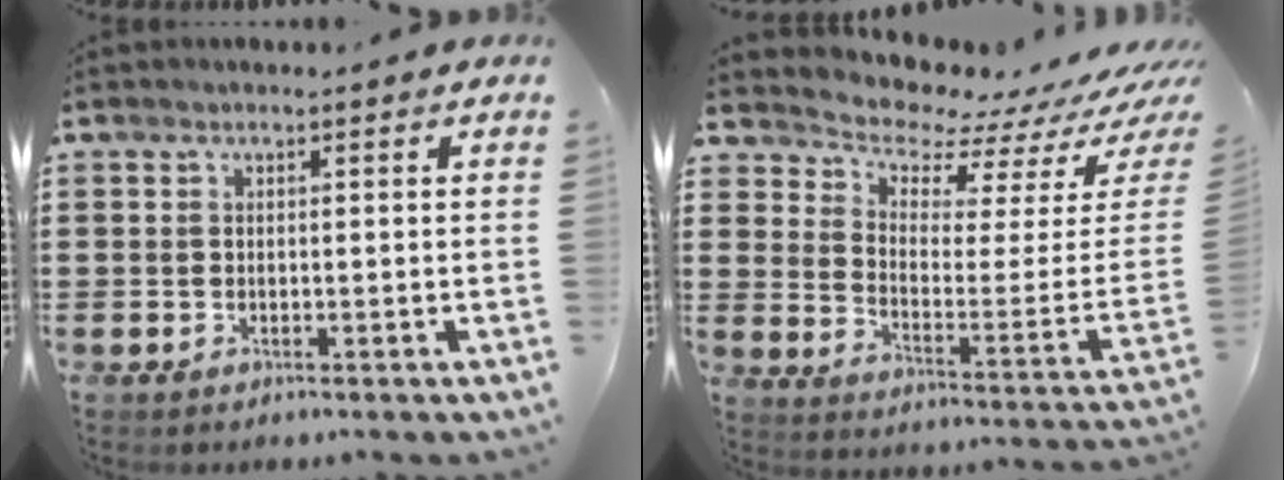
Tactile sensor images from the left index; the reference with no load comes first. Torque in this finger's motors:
{"motor_torque": [2.14, 0.00, 0.18, 0.03]}